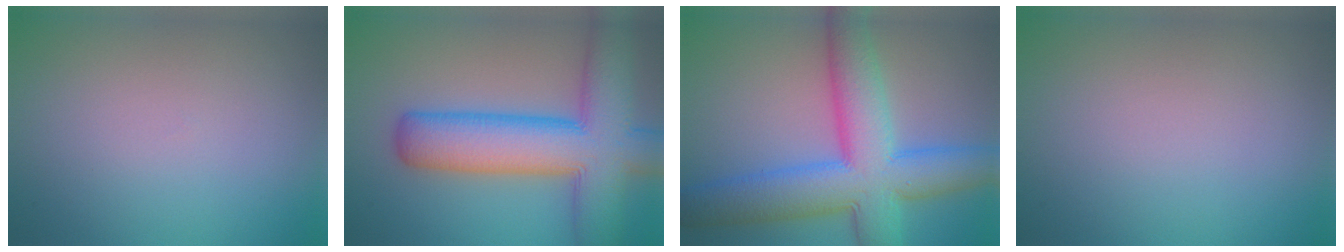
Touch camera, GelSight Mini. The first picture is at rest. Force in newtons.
{"total": 11.3, "press": 11.3, "slide": 0.5}
{"total": 10.7, "press": 10.7, "slide": 0.3}
{"total": 0.0}